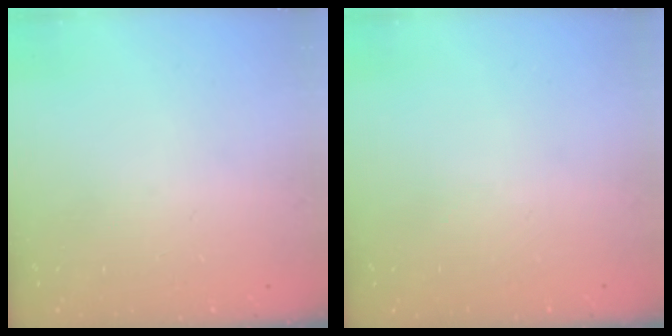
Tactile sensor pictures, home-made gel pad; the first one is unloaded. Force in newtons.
{"total": 0.0}